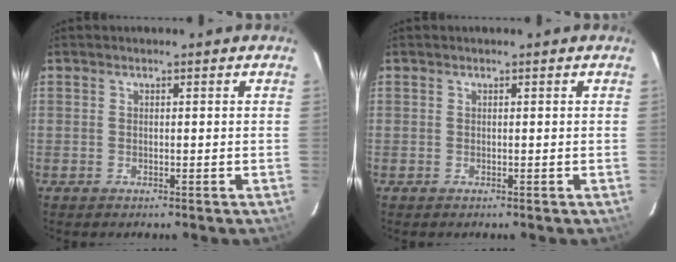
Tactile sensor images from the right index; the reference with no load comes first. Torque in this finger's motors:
{"motor_torque": [-0.01, 0.00, 0.00, 0.01]}